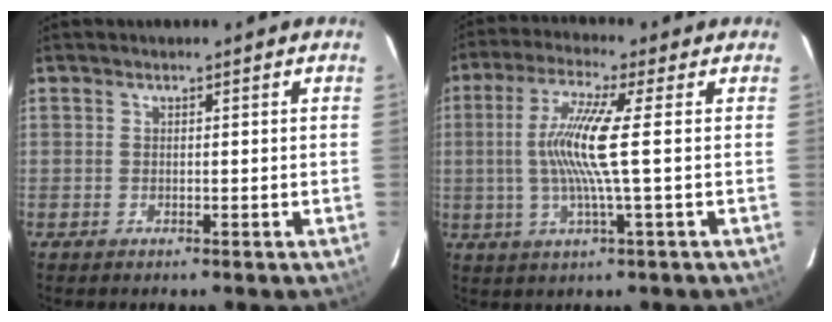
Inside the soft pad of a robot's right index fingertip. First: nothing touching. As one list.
[{"total": 10.3, "force": [0.0, -0.8, 10.3], "torque": [-0.205, 0.000, 0.000]}]